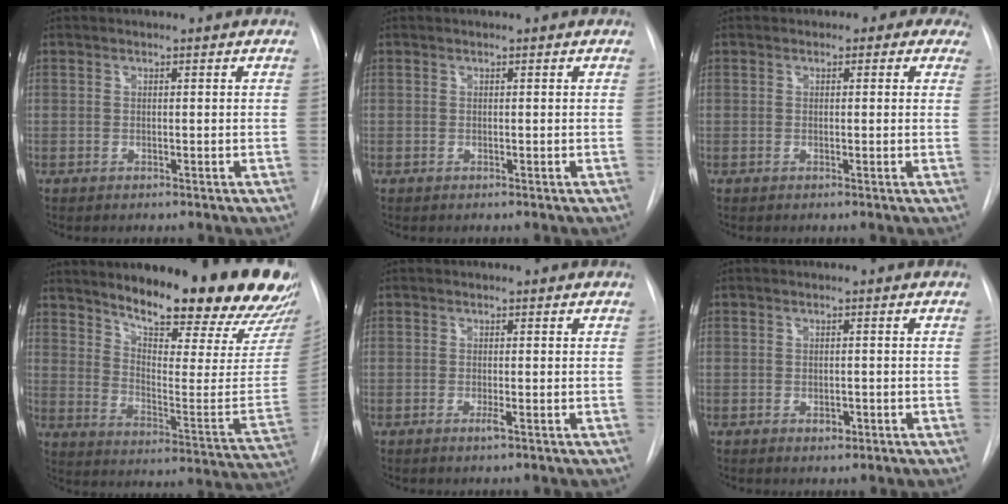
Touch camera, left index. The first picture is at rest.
{"total": 0.0}
{"total": 3.8, "force": [2.5, 2.5, 1.3], "torque": [-0.001, 0.005, 0.016]}
{"total": 25.1, "force": [21.1, 3.9, 13.1], "torque": [-0.188, -0.087, 0.269]}
{"total": 0.9, "force": [-0.4, -0.2, 0.8], "torque": [-0.017, -0.002, -0.007]}
{"total": 1.4, "force": [-0.6, 0.9, 0.9], "torque": [-0.013, 0.000, -0.004]}